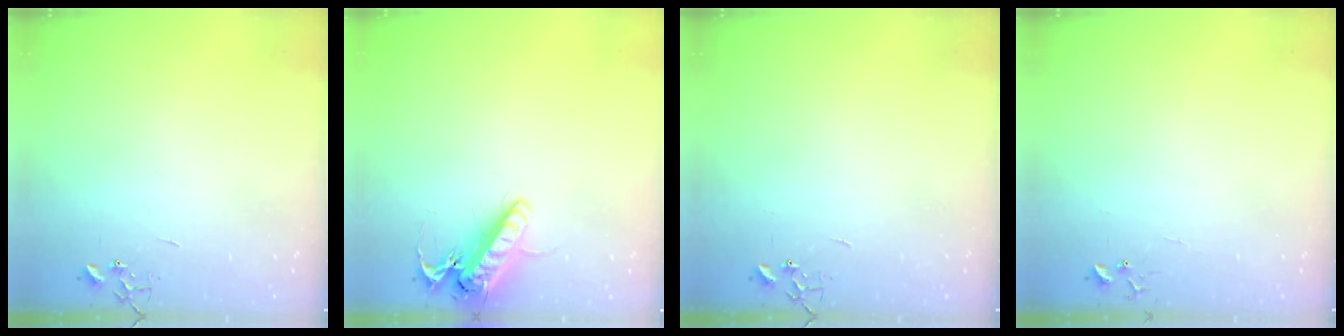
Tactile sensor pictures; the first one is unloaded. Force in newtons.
{"total": 14.6, "press": 14.4, "slide": 2.6}
{"total": 0.0}
{"total": 5.6, "press": 5.6, "slide": 0.4}